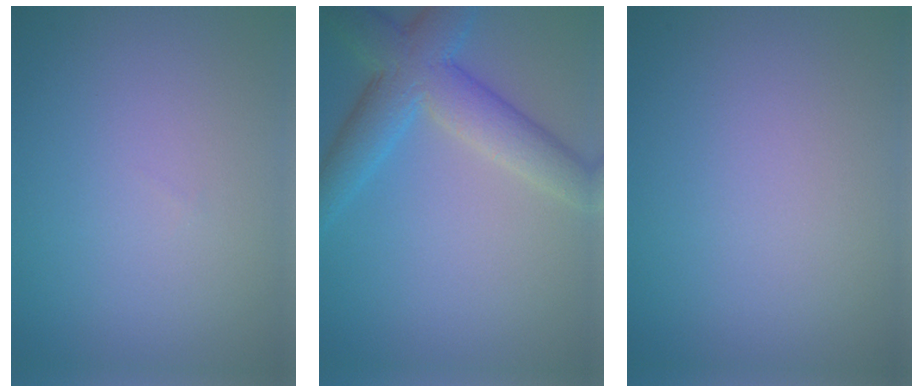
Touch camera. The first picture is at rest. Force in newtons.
{"total": 6.2, "press": 6.2, "slide": 0.2}
{"total": 0.0}